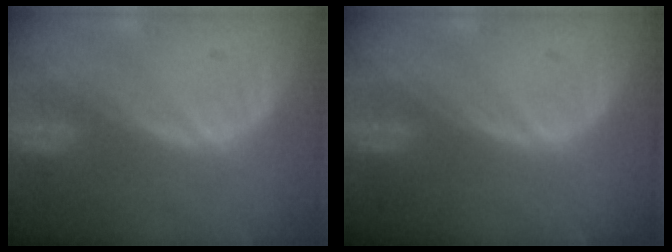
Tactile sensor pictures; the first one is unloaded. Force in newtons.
{"total": 0.0}